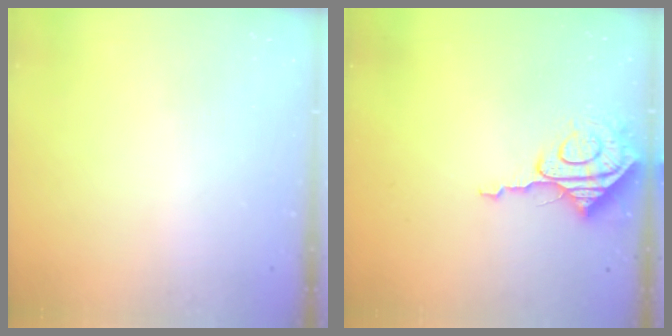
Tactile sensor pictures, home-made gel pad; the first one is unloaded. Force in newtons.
{"total": 8.6, "press": 8.6, "slide": 0.5}